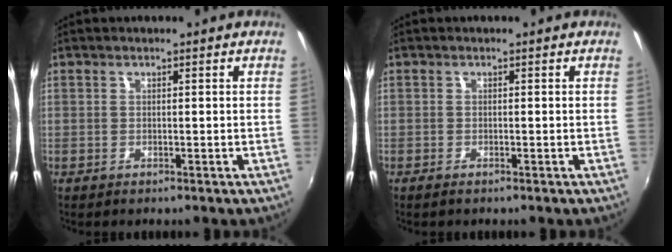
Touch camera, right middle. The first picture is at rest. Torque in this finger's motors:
{"motor_torque": [-0.13, 0.01, 0.01, 0.00]}